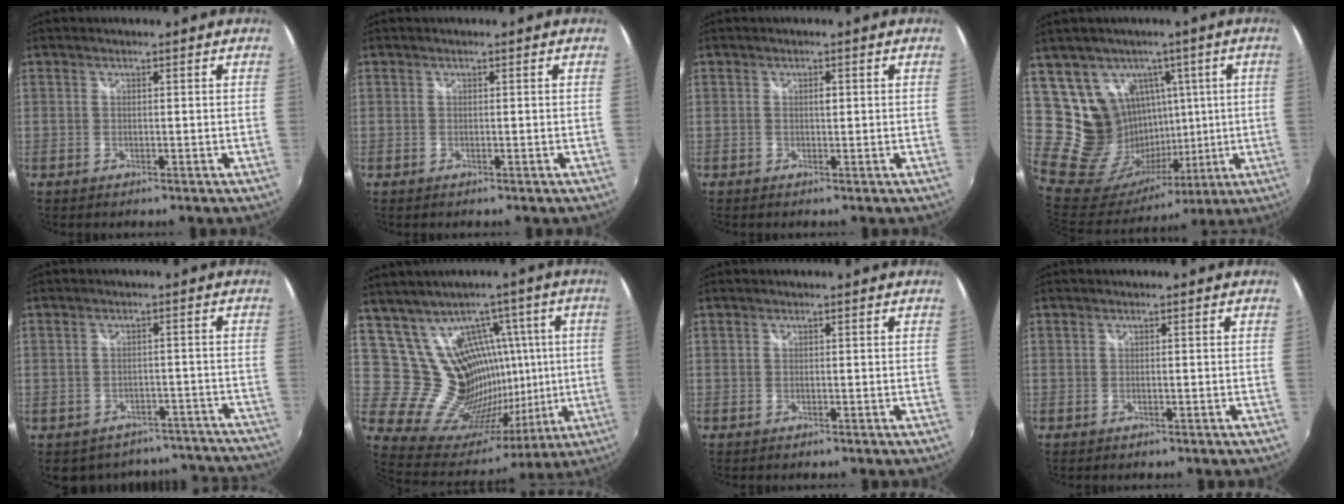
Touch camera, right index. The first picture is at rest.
{"total": 0.0}
{"total": 1.0, "force": [0.2, 0.5, 0.8], "torque": [-0.011, 0.002, 0.001]}
{"total": 17.0, "force": [7.0, 14.6, 5.3], "torque": [-0.134, 0.013, 0.154]}
{"total": 14.7, "force": [-12.6, 6.9, 2.9], "torque": [-0.060, 0.039, -0.134]}
{"total": 17.8, "force": [6.2, 14.8, 7.7], "torque": [-0.141, 0.017, 0.127]}
{"total": 0.0}
{"total": 0.6, "force": [-0.1, 0.1, 0.6], "torque": [-0.009, 0.001, -0.003]}